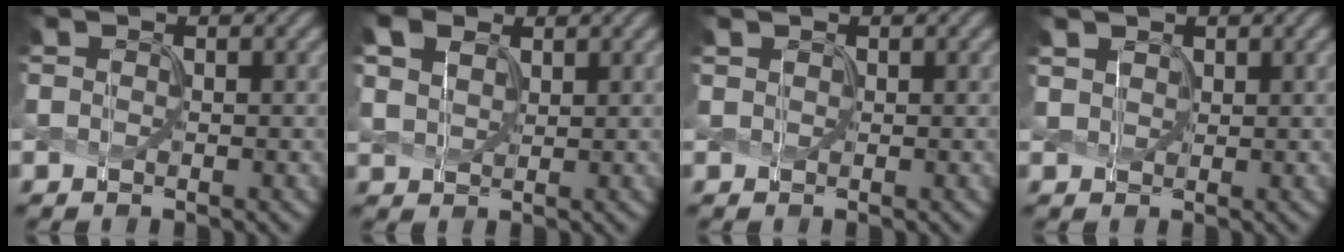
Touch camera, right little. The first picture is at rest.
{"total": 3.1, "force": [1.9, 1.9, 1.5], "torque": [-0.046, 0.007, 0.043]}
{"total": 0.5, "force": [0.5, 0.1, -0.3], "torque": [0.006, 0.002, 0.014]}
{"total": 1.3, "force": [1.1, 0.6, 0.0], "torque": [-0.004, 0.002, 0.027]}